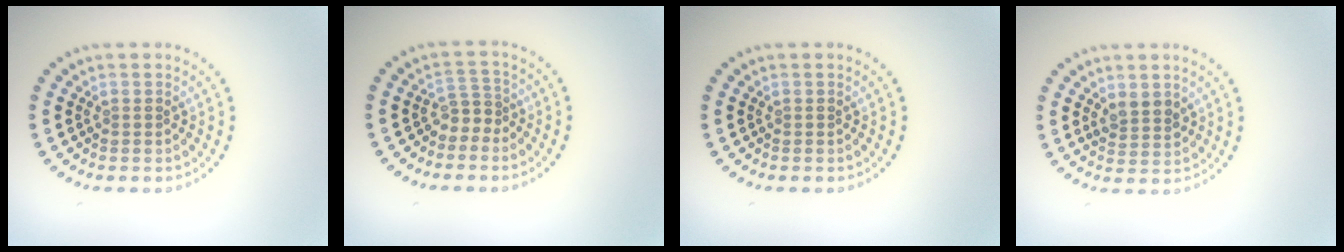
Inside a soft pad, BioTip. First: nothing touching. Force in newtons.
{"total": 1.8, "press": 1.2, "slide": 1.4}
{"total": 0.0}
{"total": 2.0, "press": 1.9, "slide": 0.7}